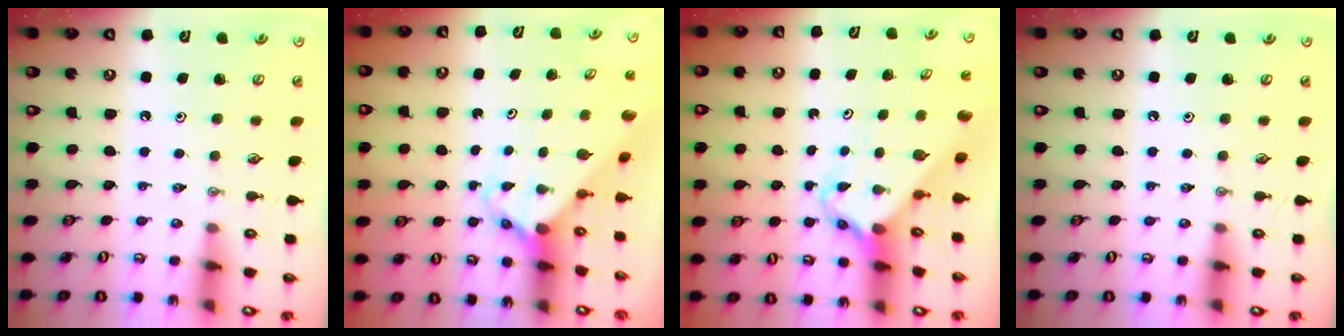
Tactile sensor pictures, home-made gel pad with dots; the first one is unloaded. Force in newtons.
{"total": 3.6, "press": 3.6, "slide": 0.2}
{"total": 2.6, "press": 2.6, "slide": 0.2}
{"total": 0.0}